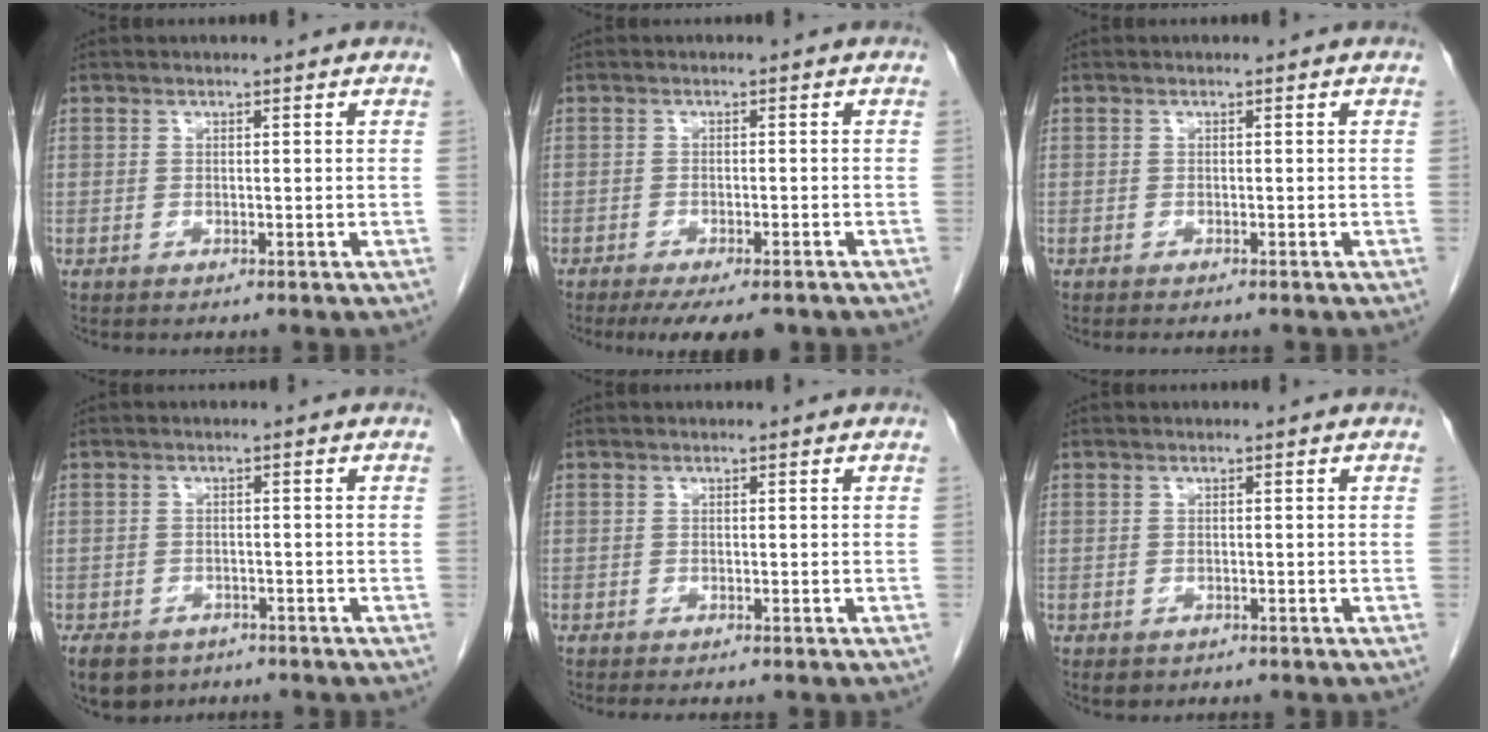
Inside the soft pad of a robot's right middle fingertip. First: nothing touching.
{"total": 7.9, "force": [-6.2, 2.0, 4.5], "torque": [-0.056, -0.010, -0.089]}
{"total": 2.8, "force": [-2.4, 0.6, 1.2], "torque": [-0.015, -0.004, -0.026]}
{"total": 7.9, "force": [-5.3, 5.3, 2.7], "torque": [-0.055, -0.004, -0.077]}
{"total": 1.9, "force": [-1.6, 0.5, 0.9], "torque": [-0.012, -0.004, -0.016]}
{"total": 1.6, "force": [-1.0, 1.2, 0.5], "torque": [-0.007, 0.001, -0.006]}